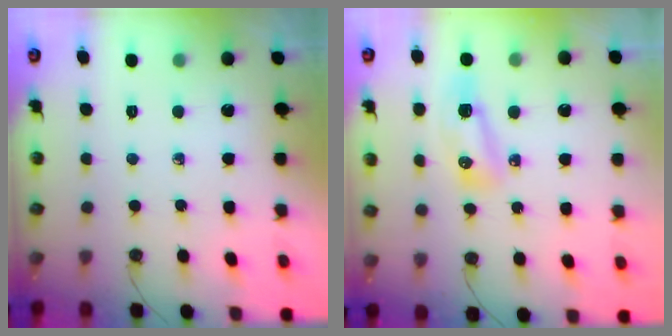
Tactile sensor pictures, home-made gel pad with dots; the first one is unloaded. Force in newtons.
{"total": 9.3, "press": 8.4, "slide": 4.0}